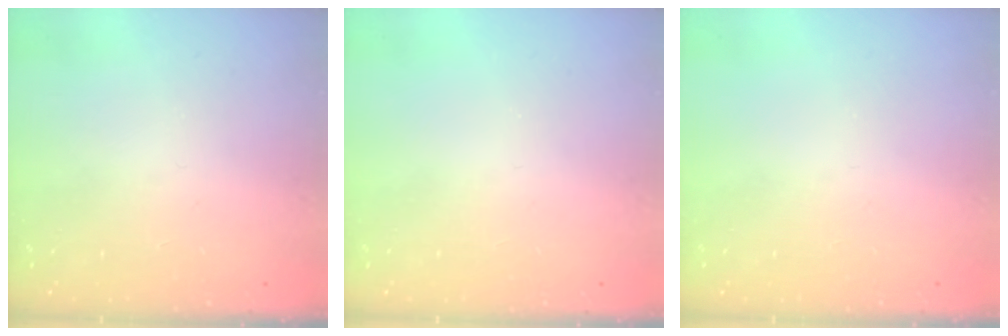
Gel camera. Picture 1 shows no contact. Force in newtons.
{"total": 0.0}
{"total": 0.0}